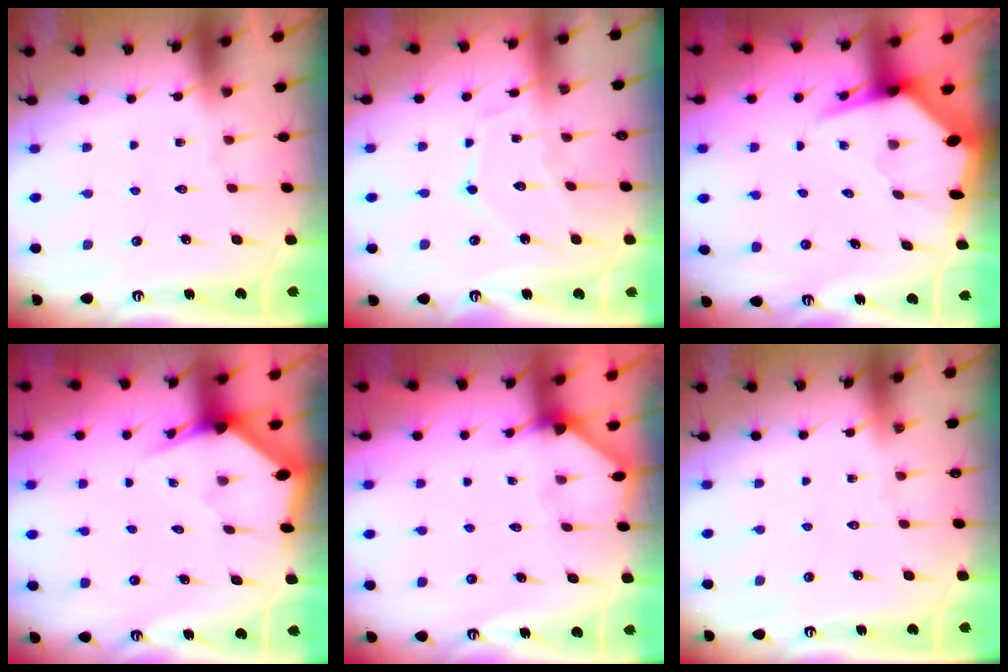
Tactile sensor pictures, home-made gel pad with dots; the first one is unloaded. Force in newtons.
{"total": 10.4, "press": 10.4, "slide": 0.5}
{"total": 6.1, "press": 6.0, "slide": 0.8}
{"total": 3.4, "press": 3.4, "slide": 0.2}
{"total": 2.7, "press": 2.7, "slide": 0.2}
{"total": 0.0}